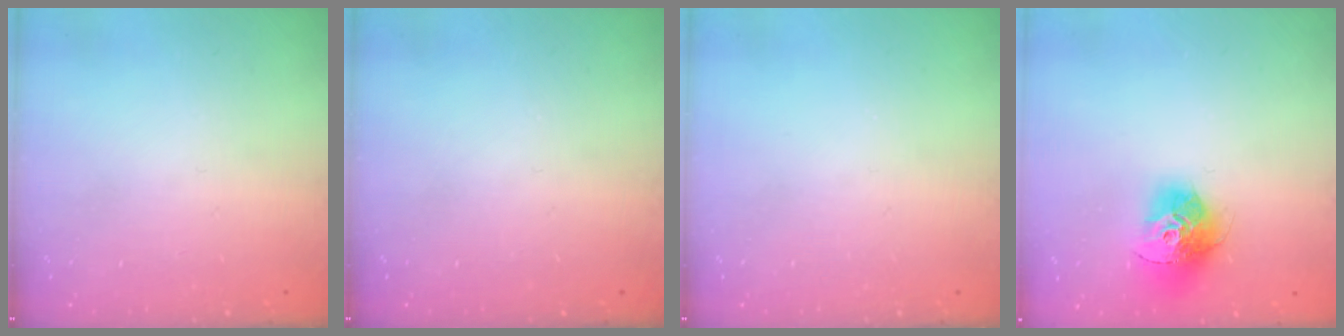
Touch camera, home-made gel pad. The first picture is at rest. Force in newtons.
{"total": 0.0}
{"total": 0.0}
{"total": 14.4, "press": 14.3, "slide": 1.3}